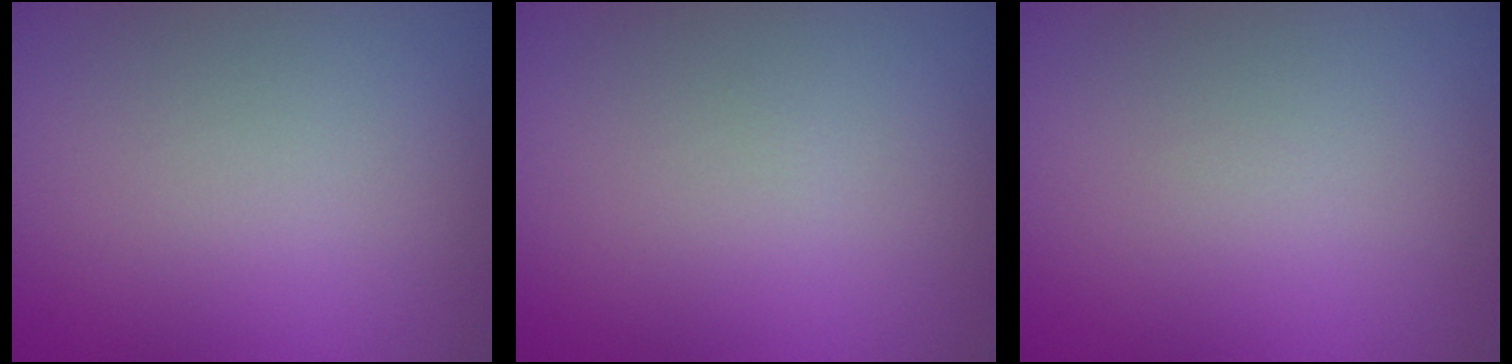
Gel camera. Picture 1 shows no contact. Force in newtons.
{"total": 0.0}
{"total": 0.0}